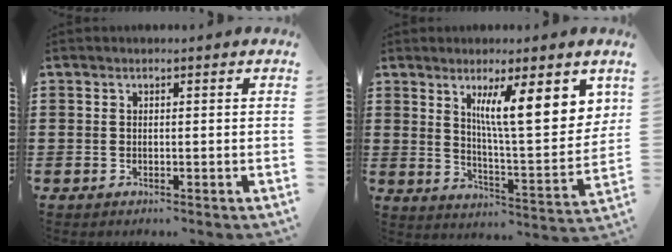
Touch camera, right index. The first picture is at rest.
{"total": 10.3, "force": [4.9, 2.1, 8.8], "torque": [-0.153, -0.018, 0.078]}